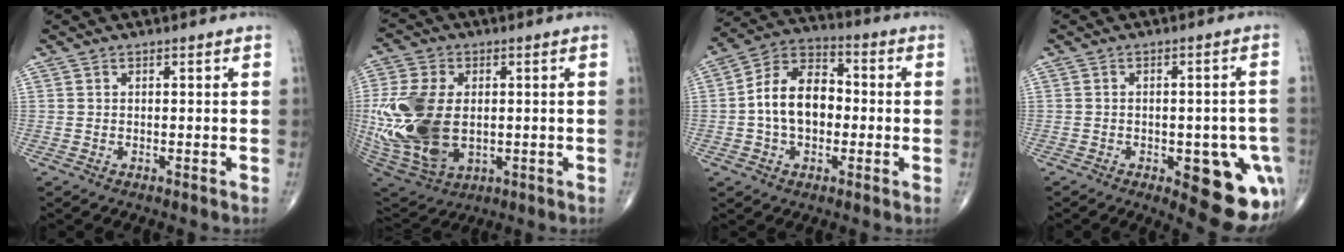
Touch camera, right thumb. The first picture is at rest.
{"total": 22.6, "force": [-0.7, 14.4, 17.4], "torque": [-0.398, -0.018, 0.010]}
{"total": 12.8, "force": [-0.7, 8.6, 9.5], "torque": [-0.149, 0.035, -0.024]}
{"total": 15.2, "force": [-5.7, 6.6, 12.5], "torque": [-0.095, 0.017, -0.053]}